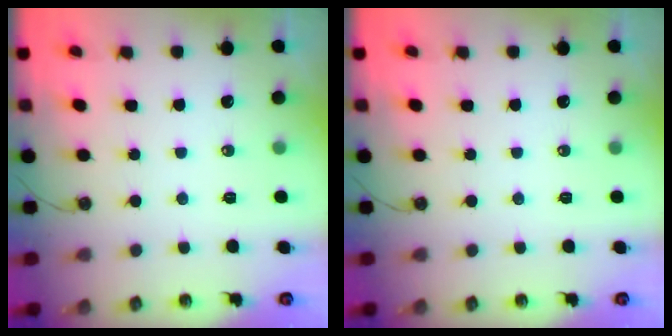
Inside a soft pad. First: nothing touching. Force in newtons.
{"total": 0.0}